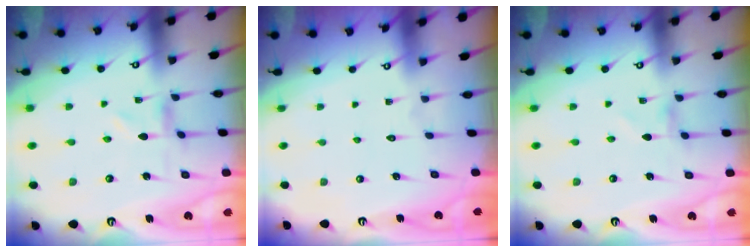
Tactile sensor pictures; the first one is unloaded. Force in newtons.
{"total": 1.7, "press": 1.7, "slide": 0.2}
{"total": 0.0}